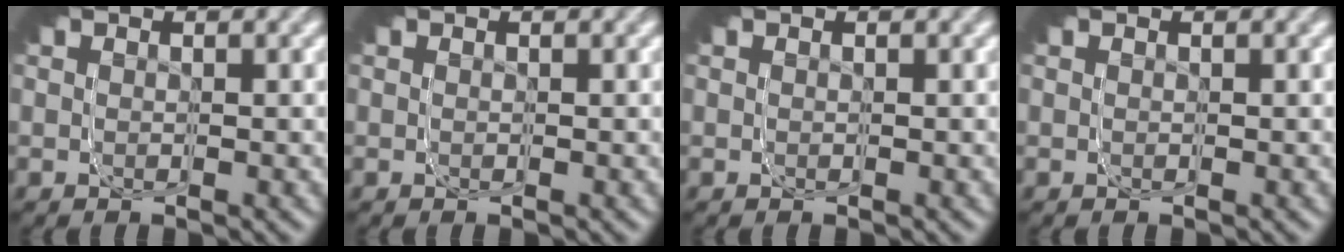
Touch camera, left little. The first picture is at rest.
{"total": 0.0}
{"total": 0.0}
{"total": 0.0}